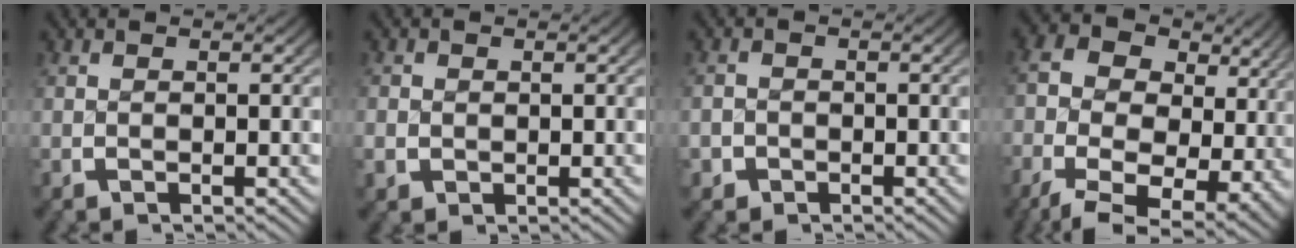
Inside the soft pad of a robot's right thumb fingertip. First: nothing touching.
{"total": 1.7, "force": [0.0, 1.6, 0.5], "torque": [-0.013, -0.002, 0.004]}
{"total": 1.9, "force": [-1.1, 1.6, 0.0], "torque": [0.002, -0.008, -0.018]}
{"total": 13.1, "force": [-1.9, 9.7, 8.6], "torque": [-0.169, -0.053, -0.017]}